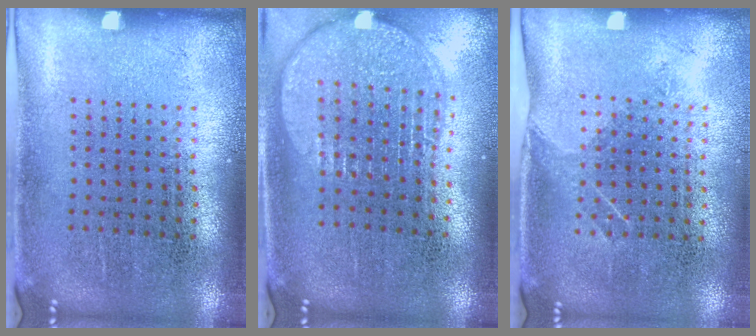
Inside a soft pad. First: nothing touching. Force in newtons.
{"total": 2.0, "press": 1.6, "slide": 1.1}
{"total": 1.2, "press": 0.9, "slide": 0.7}